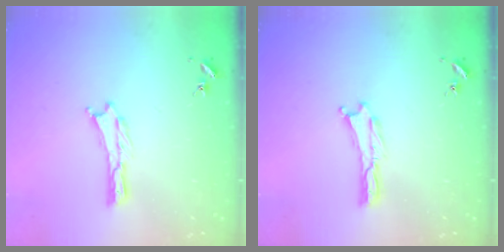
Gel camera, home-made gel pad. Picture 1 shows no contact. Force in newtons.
{"total": 0.0}